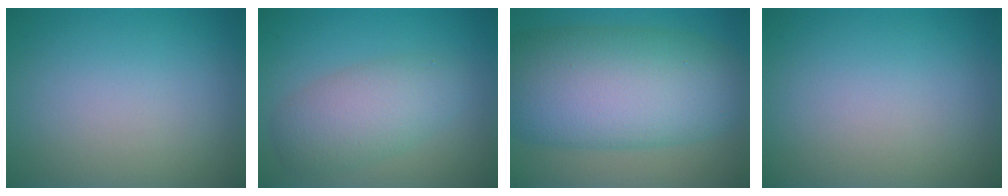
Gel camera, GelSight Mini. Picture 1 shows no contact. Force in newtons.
{"total": 4.5, "press": 4.5, "slide": 0.2}
{"total": 12.8, "press": 12.8, "slide": 0.2}
{"total": 0.0}